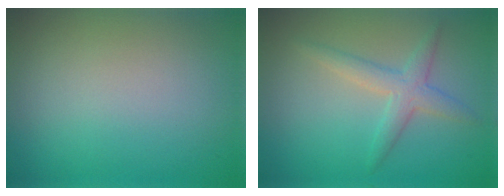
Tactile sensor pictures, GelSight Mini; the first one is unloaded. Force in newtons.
{"total": 2.6, "press": 2.6, "slide": 0.2}